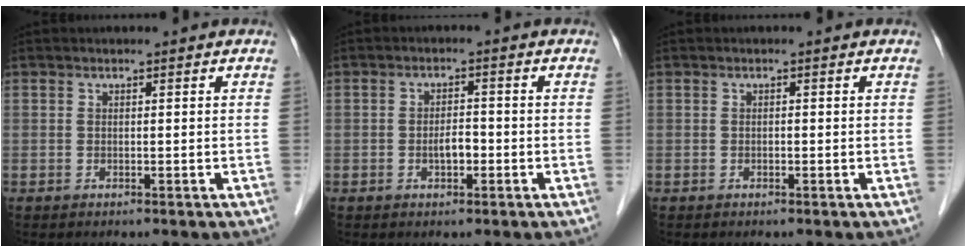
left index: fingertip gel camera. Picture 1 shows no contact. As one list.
[{"total": 2.6, "force": [-0.9, 1.1, 2.2], "torque": [-0.037, 0.004, -0.013]}, {"total": 0.0}]